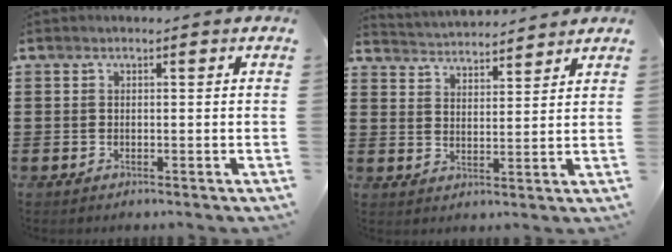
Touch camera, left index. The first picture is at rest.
{"total": 3.4, "force": [3.4, 0.0, -0.4], "torque": [-0.009, -0.021, 0.059]}